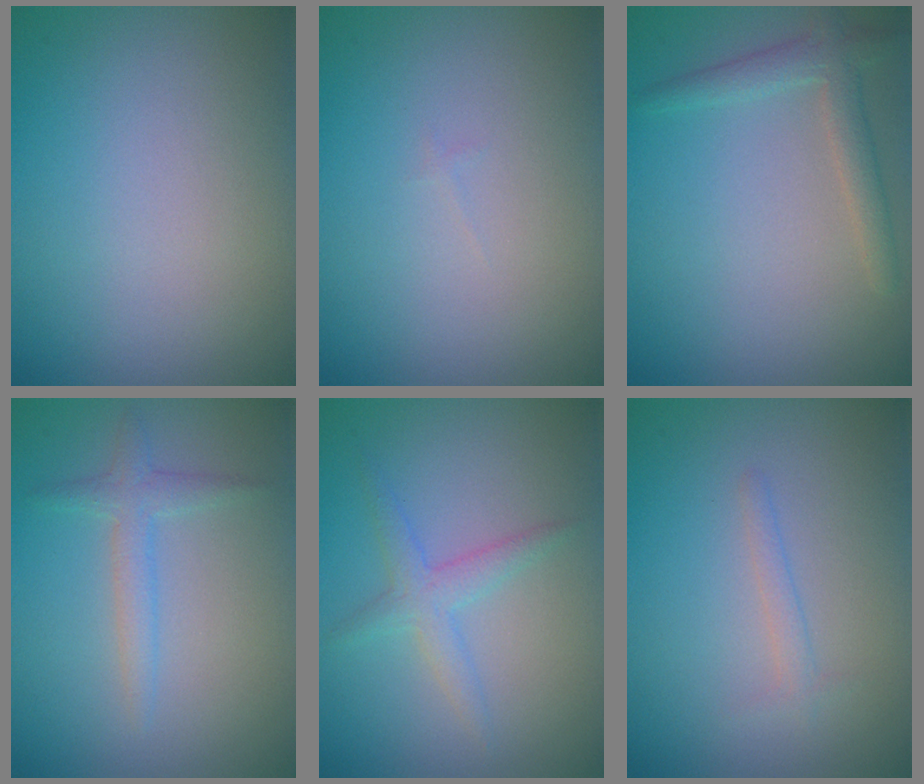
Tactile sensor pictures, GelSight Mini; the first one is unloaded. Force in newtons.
{"total": 0.0}
{"total": 2.4, "press": 2.4, "slide": 0.2}
{"total": 1.8, "press": 1.8, "slide": 0.0}
{"total": 2.1, "press": 2.1, "slide": 0.1}
{"total": 1.0, "press": 1.0, "slide": 0.0}